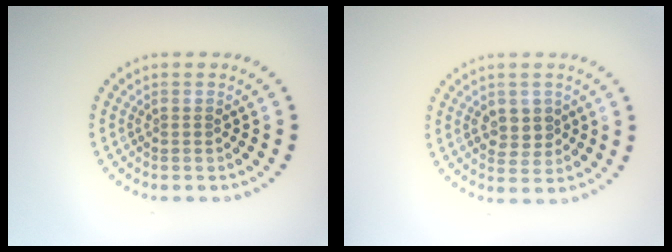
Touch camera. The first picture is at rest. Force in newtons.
{"total": 2.4, "press": 2.4, "slide": 0.3}